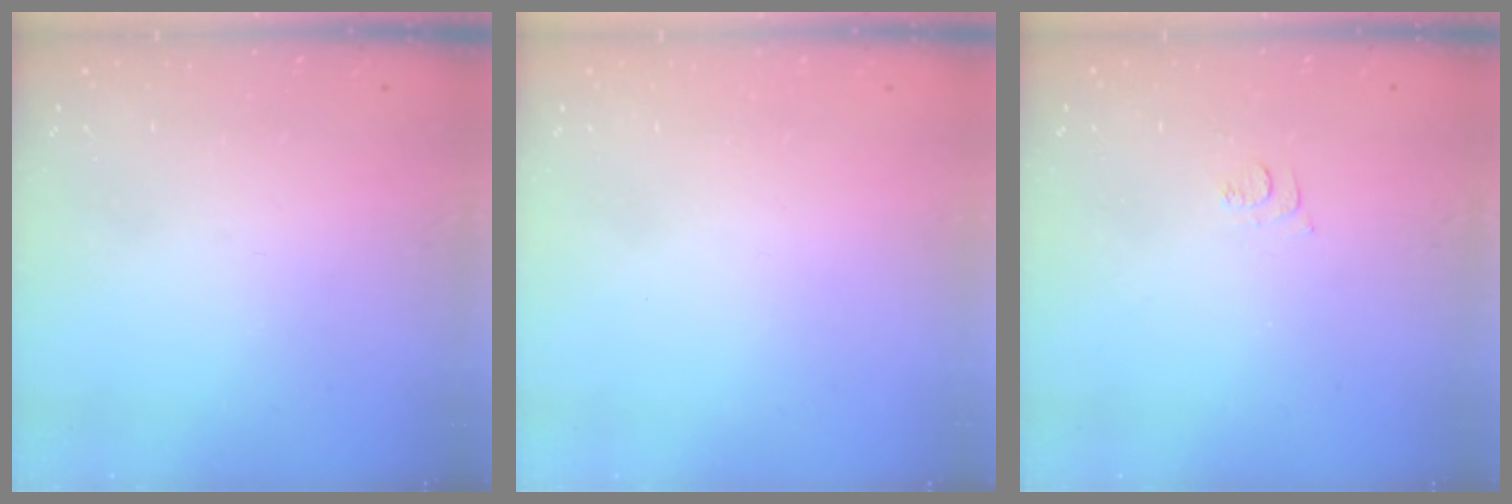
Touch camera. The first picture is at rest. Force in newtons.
{"total": 1.7, "press": 1.7, "slide": 0.1}
{"total": 4.5, "press": 4.5, "slide": 0.7}